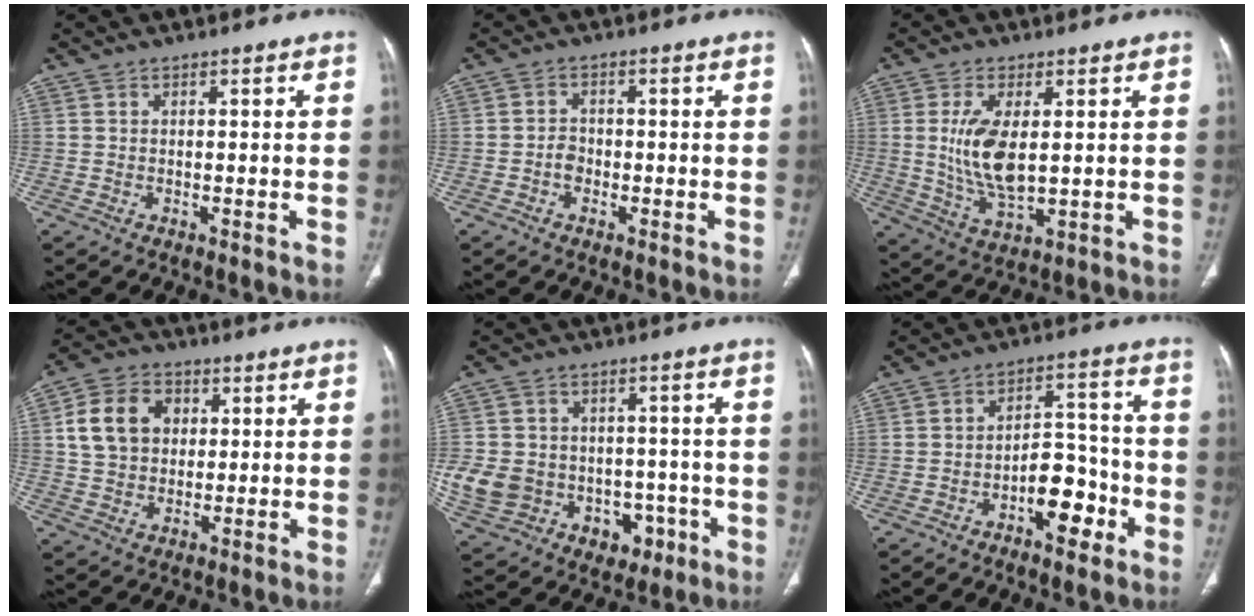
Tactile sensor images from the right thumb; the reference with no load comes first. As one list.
[{"total": 1.7, "force": [-0.7, 1.4, 0.7], "torque": [-0.004, 0.007, -0.016]}, {"total": 10.3, "force": [1.2, 4.7, 9.0], "torque": [-0.183, -0.019, 0.035]}, {"total": 11.8, "force": [2.8, 9.2, 6.9], "torque": [-0.103, 0.006, 0.049]}, {"total": 17.3, "force": [-3.9, 14.6, 8.3], "torque": [-0.149, 0.034, -0.037]}, {"total": 9.9, "force": [-4.4, 5.3, 7.1], "torque": [-0.080, 0.045, -0.068]}]